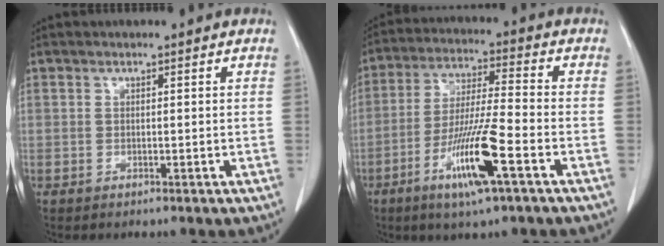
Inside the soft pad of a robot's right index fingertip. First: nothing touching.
{"total": 12.3, "force": [-5.5, 0.3, 11.0], "torque": [-0.212, -0.018, -0.103]}